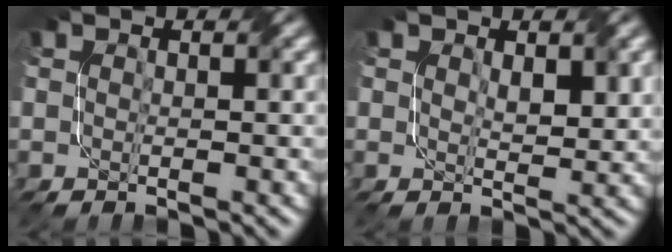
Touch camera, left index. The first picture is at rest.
{"total": 2.4, "force": [0.8, 1.1, 1.9], "torque": [-0.033, -0.005, 0.021]}